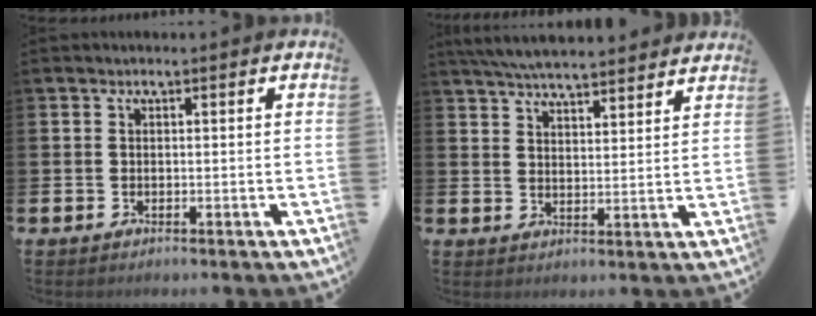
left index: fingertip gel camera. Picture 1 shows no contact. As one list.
[{"total": 6.3, "force": [6.2, 0.5, 1.3], "torque": [-0.035, -0.033, 0.110]}]